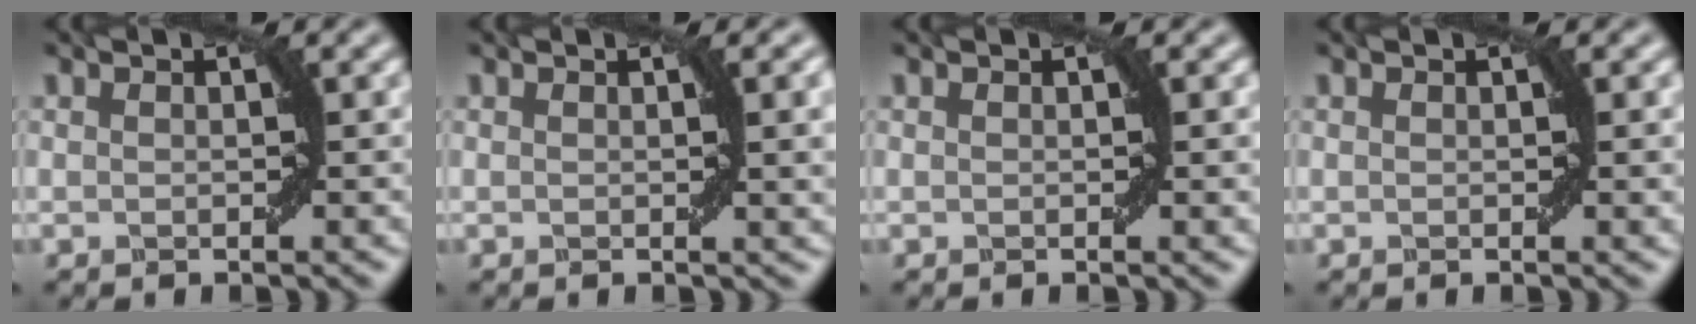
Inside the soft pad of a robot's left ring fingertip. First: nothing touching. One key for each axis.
{"total": 3.2, "fx": 0.6, "fy": 0.7, "fz": 3.0, "tx": -0.033, "ty": 0.003, "tz": 0.010}
{"total": 0.9, "fx": 0.1, "fy": 0.0, "fz": 0.9, "tx": -0.010, "ty": 0.000, "tz": 0.002}
{"total": 0.9, "fx": 0.1, "fy": 0.0, "fz": 0.9, "tx": -0.010, "ty": 0.000, "tz": 0.002}